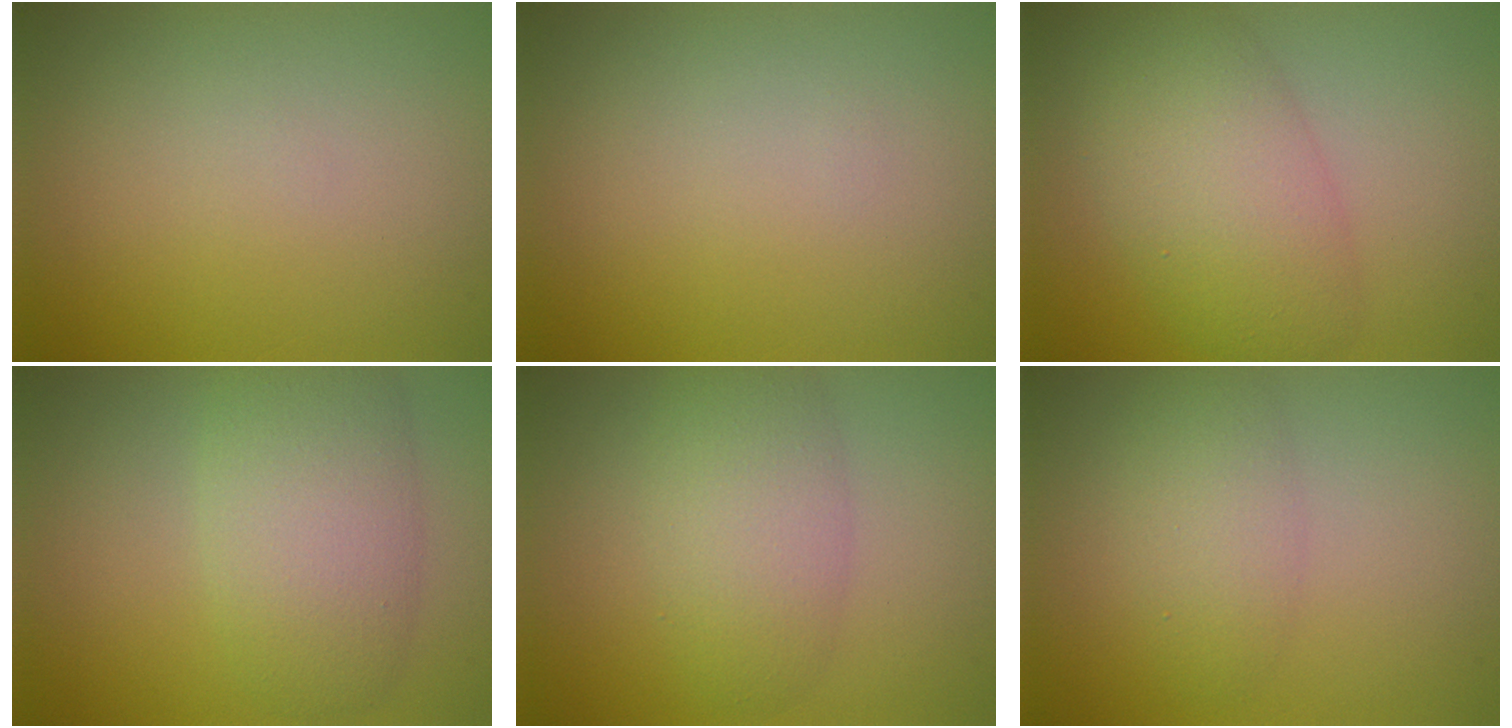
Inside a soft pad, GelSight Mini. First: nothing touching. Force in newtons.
{"total": 0.0}
{"total": 6.3, "press": 6.3, "slide": 0.4}
{"total": 5.8, "press": 5.8, "slide": 0.1}
{"total": 4.4, "press": 4.4, "slide": 0.2}
{"total": 2.7, "press": 2.7, "slide": 0.2}